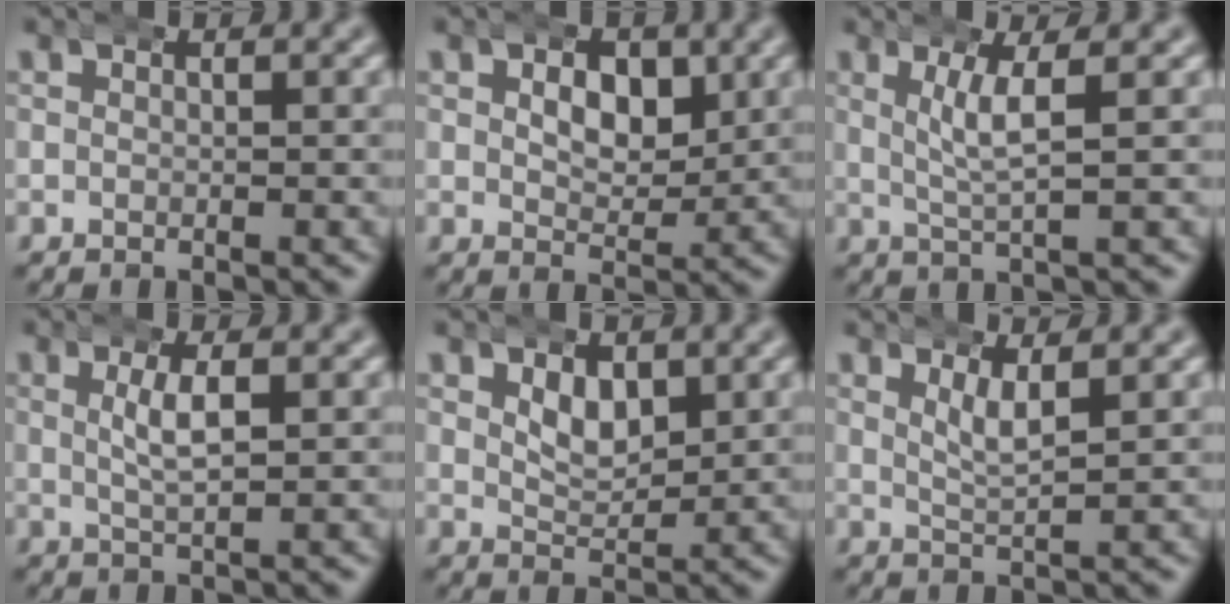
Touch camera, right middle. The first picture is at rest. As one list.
[{"total": 3.9, "force": [1.5, 2.6, 2.6], "torque": [-0.030, -0.008, 0.026]}, {"total": 2.9, "force": [1.1, -0.3, 2.7], "torque": [-0.051, 0.001, 0.022]}, {"total": 2.4, "force": [0.5, 0.2, 2.3], "torque": [-0.045, 0.000, 0.013]}, {"total": 3.0, "force": [1.6, 1.7, 1.9], "torque": [-0.031, -0.014, 0.032]}, {"total": 2.7, "force": [1.6, 0.2, 2.1], "torque": [-0.041, -0.005, 0.033]}]